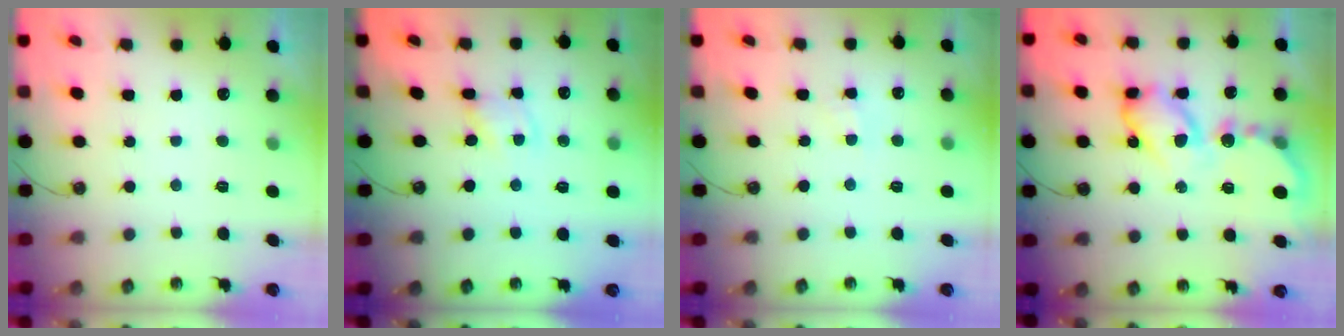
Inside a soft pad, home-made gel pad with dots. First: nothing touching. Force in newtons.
{"total": 1.1, "press": 1.1, "slide": 0.2}
{"total": 1.9, "press": 1.9, "slide": 0.3}
{"total": 15.3, "press": 15.3, "slide": 1.3}